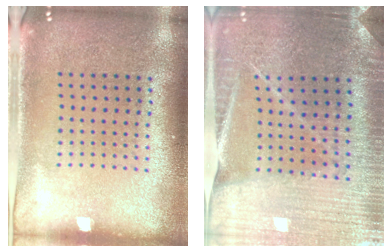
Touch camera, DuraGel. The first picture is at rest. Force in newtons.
{"total": 3.1, "press": 3.1, "slide": 0.3}